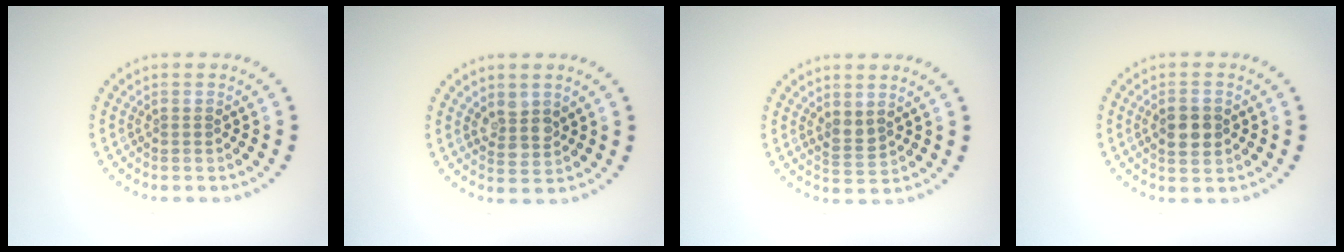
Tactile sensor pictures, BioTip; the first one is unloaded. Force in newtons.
{"total": 2.2, "press": 2.0, "slide": 1.0}
{"total": 1.5, "press": 1.3, "slide": 0.7}
{"total": 2.8, "press": 2.8, "slide": 0.2}